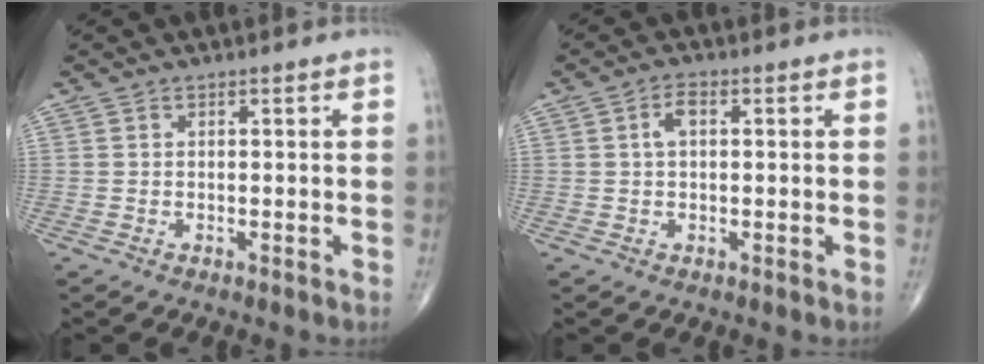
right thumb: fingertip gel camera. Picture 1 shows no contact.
{"total": 2.9, "force": [0.4, 1.5, 2.5], "torque": [-0.046, 0.011, 0.003]}